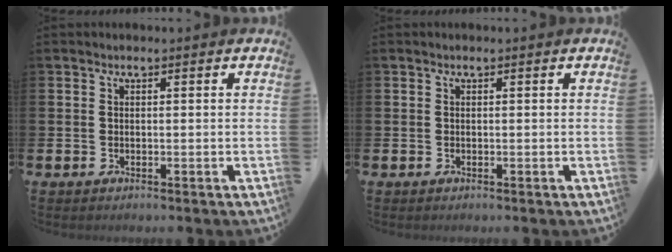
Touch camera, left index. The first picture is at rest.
{"total": 0.0}